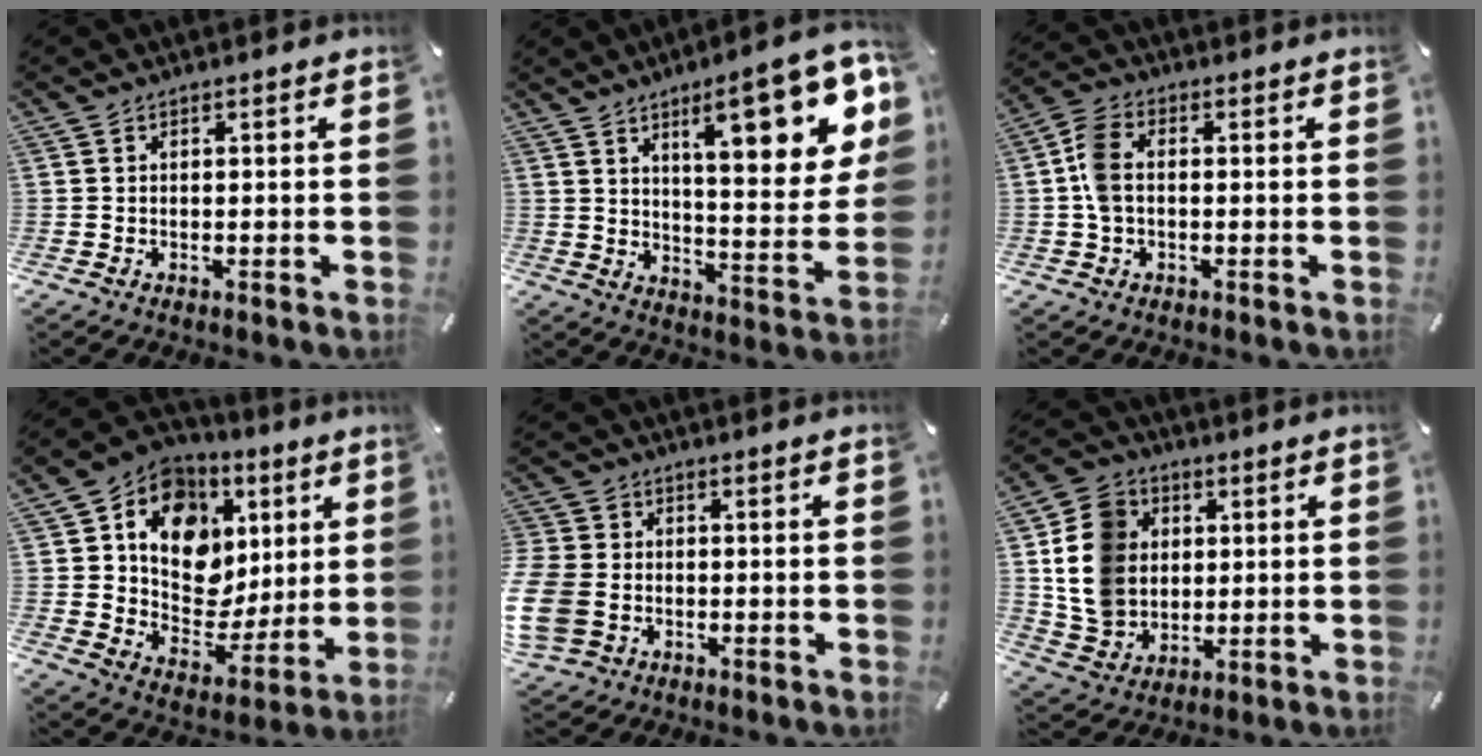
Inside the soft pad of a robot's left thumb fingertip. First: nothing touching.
{"total": 19.3, "force": [10.2, 6.2, 15.2], "torque": [-0.208, -0.058, 0.155]}
{"total": 6.1, "force": [-0.1, 4.0, 4.7], "torque": [-0.106, 0.007, -0.004]}
{"total": 13.8, "force": [4.5, 11.4, 6.4], "torque": [-0.097, -0.039, 0.087]}
{"total": 9.9, "force": [-1.8, 8.4, 5.0], "torque": [-0.114, 0.013, -0.033]}
{"total": 13.3, "force": [2.0, 11.7, 5.9], "torque": [-0.145, 0.007, 0.040]}